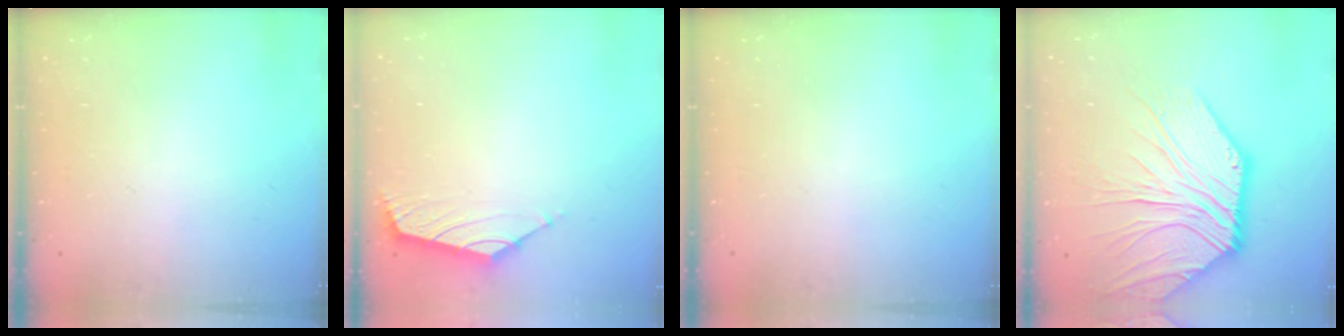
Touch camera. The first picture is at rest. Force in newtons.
{"total": 1.6, "press": 1.5, "slide": 0.7}
{"total": 0.0}
{"total": 14.9, "press": 14.8, "slide": 1.4}